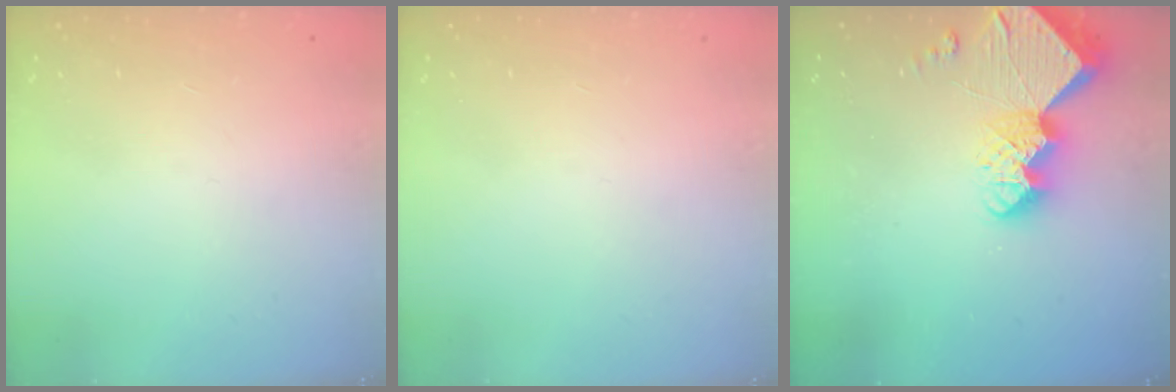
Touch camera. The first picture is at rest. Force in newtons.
{"total": 0.0}
{"total": 11.7, "press": 11.6, "slide": 1.1}